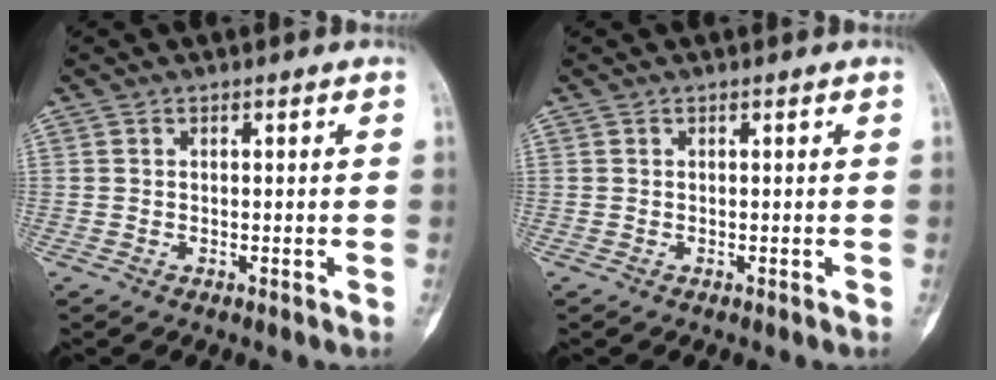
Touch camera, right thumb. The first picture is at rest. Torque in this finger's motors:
{"motor_torque": [0.00, 0.00, 0.04, -0.04, 0.00]}